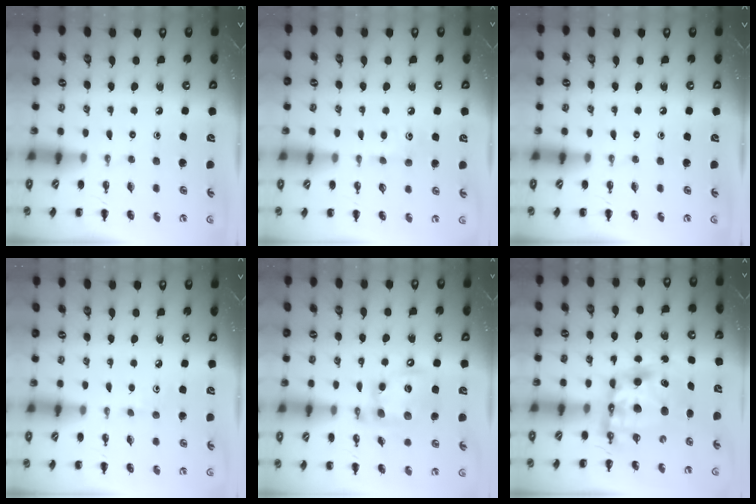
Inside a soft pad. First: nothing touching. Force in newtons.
{"total": 5.4, "press": 5.2, "slide": 1.3}
{"total": 0.0}
{"total": 2.9, "press": 2.7, "slide": 0.9}
{"total": 15.4, "press": 15.1, "slide": 2.8}
{"total": 9.2, "press": 9.0, "slide": 2.2}